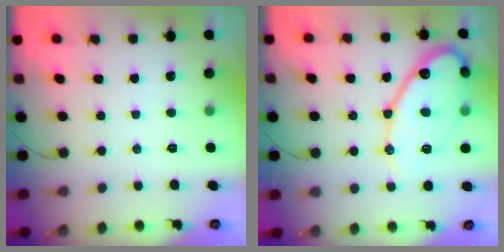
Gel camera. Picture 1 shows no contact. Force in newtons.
{"total": 16.4, "press": 16.3, "slide": 1.4}